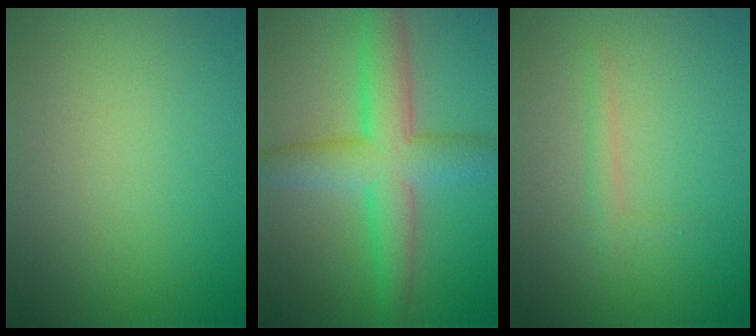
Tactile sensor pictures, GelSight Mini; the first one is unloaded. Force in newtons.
{"total": 6.6, "press": 6.6, "slide": 0.1}
{"total": 1.2, "press": 1.2, "slide": 0.0}